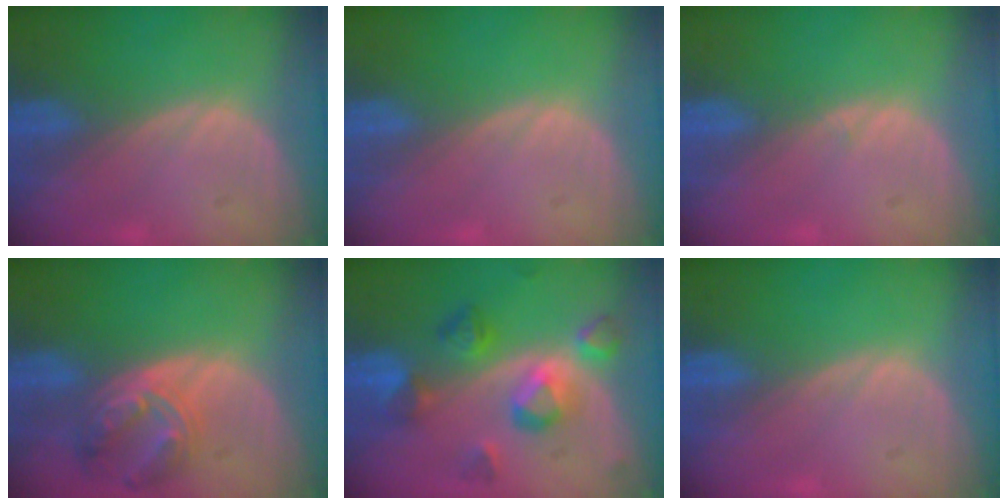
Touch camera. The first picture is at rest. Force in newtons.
{"total": 0.0}
{"total": 0.6, "press": 0.2, "slide": 0.5}
{"total": 7.9, "press": 6.9, "slide": 3.9}
{"total": 7.7, "press": 7.7, "slide": 0.1}
{"total": 0.0}